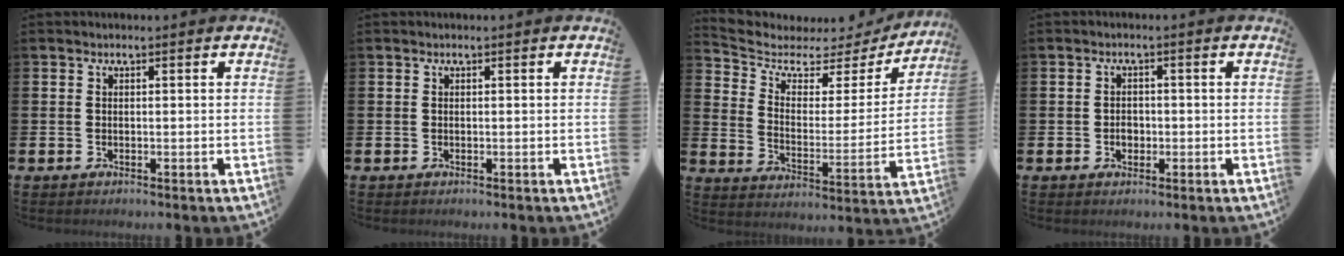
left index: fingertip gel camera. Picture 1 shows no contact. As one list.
[{"total": 0.0}, {"total": 5.2, "force": [4.2, 2.7, 1.5], "torque": [-0.061, -0.036, 0.061]}, {"total": 1.8, "force": [-0.4, 1.4, 1.0], "torque": [-0.007, 0.001, -0.012]}]